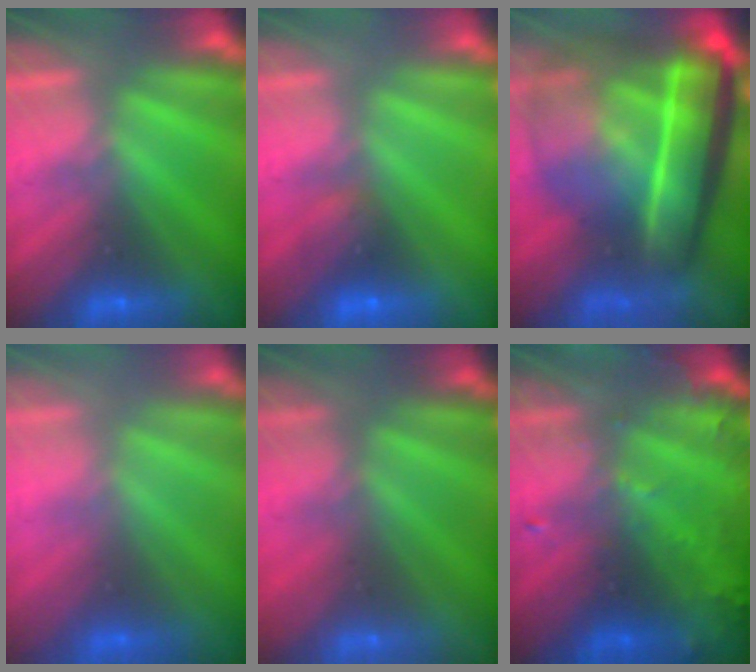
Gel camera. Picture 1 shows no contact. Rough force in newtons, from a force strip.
{"total": 1.2}
{"total": 7.1}
{"total": 2.9}
{"total": 2.9}
{"total": 6.8}